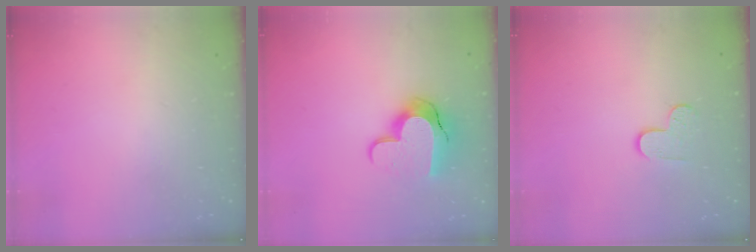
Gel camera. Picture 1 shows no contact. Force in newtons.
{"total": 12.9, "press": 12.9, "slide": 0.9}
{"total": 4.8, "press": 4.7, "slide": 0.5}